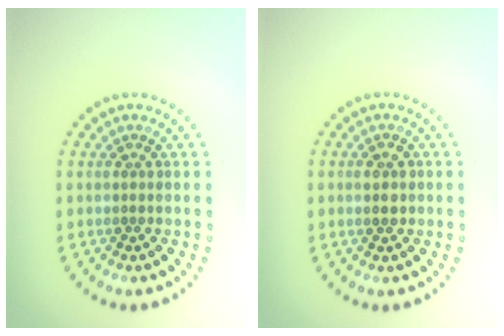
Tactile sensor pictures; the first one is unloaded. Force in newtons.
{"total": 1.9, "press": 1.9, "slide": 0.1}